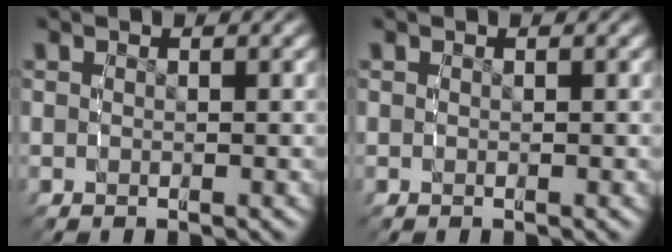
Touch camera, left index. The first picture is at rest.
{"total": 0.0}